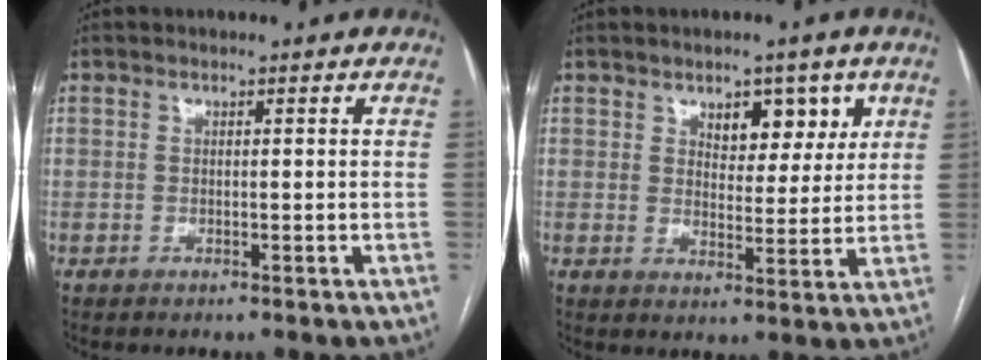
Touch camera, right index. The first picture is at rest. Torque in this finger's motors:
{"motor_torque": [0.42, 0.38, 0.08, 0.05]}